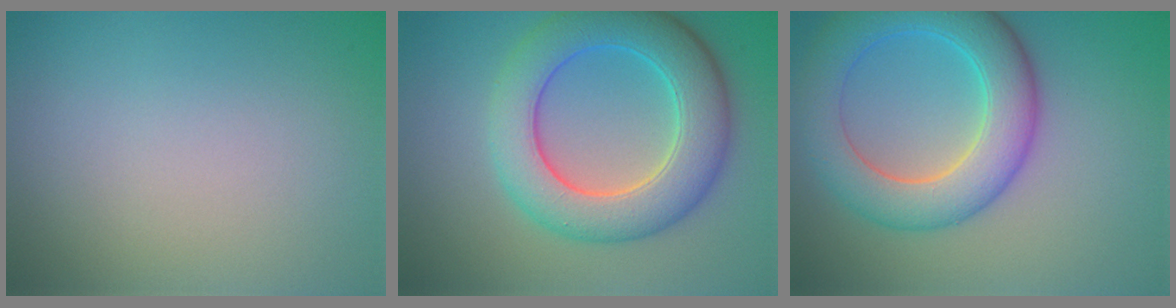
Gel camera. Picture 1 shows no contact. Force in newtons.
{"total": 8.0, "press": 8.0, "slide": 0.3}
{"total": 7.6, "press": 7.6, "slide": 0.3}